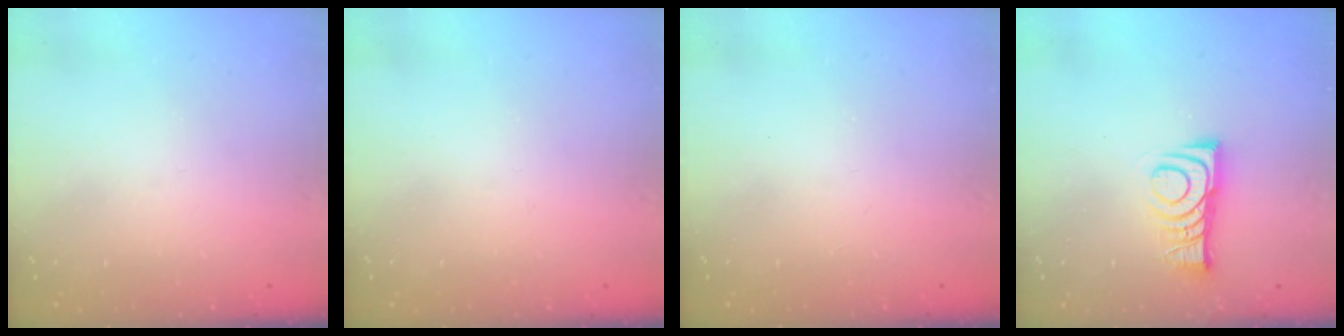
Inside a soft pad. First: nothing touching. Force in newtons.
{"total": 2.6, "press": 2.5, "slide": 0.3}
{"total": 3.4, "press": 3.4, "slide": 0.4}
{"total": 9.5, "press": 9.5, "slide": 0.3}